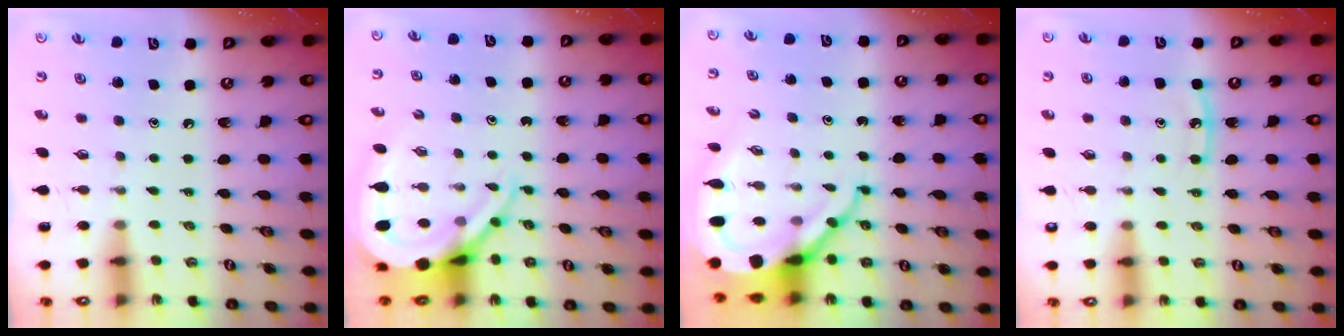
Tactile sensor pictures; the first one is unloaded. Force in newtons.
{"total": 10.8, "press": 10.7, "slide": 1.2}
{"total": 12.0, "press": 11.9, "slide": 1.2}
{"total": 7.2, "press": 7.2, "slide": 0.7}